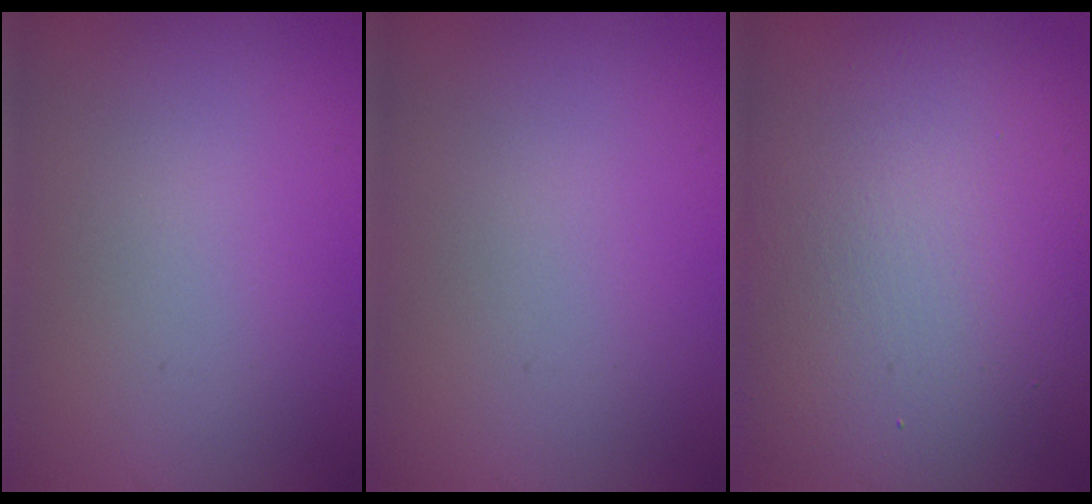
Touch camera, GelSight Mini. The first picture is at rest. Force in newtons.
{"total": 0.0}
{"total": 12.9, "press": 12.9, "slide": 0.5}